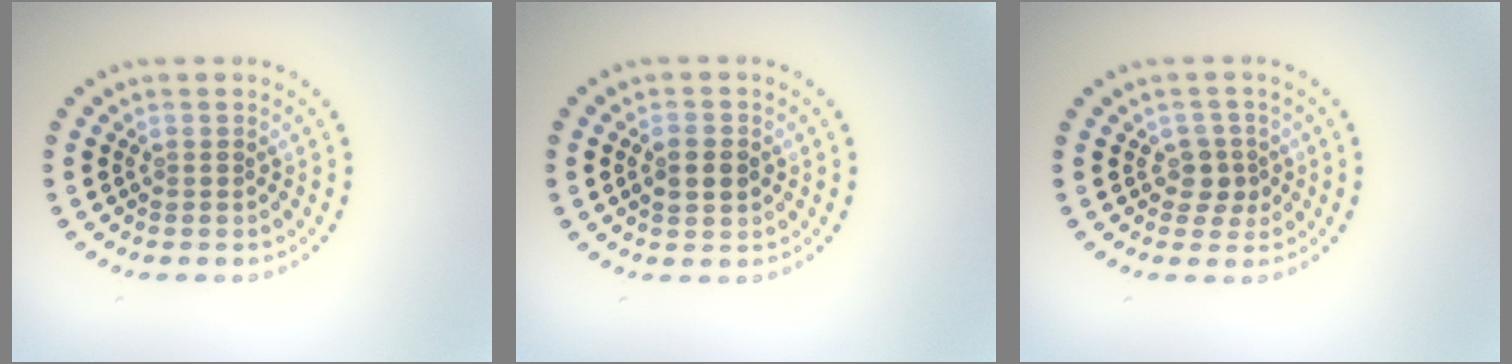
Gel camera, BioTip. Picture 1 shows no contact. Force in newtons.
{"total": 2.1, "press": 2.1, "slide": 0.1}
{"total": 1.6, "press": 1.4, "slide": 0.8}